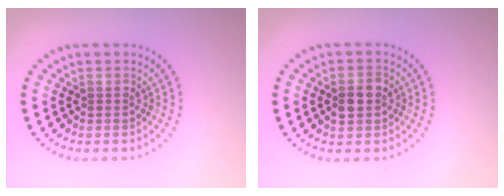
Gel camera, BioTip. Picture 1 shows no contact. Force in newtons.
{"total": 2.6, "press": 2.6, "slide": 0.1}